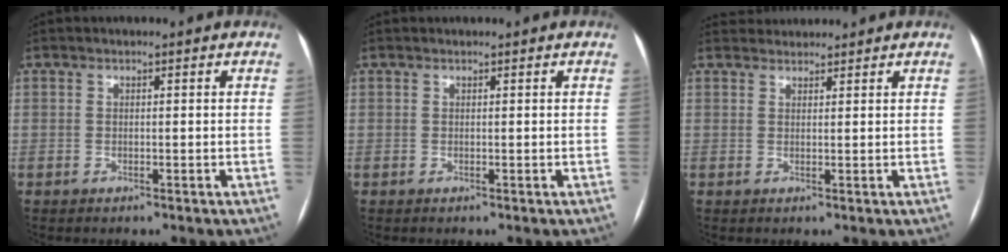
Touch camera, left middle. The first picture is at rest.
{"total": 0.5, "force": [0.5, 0.1, 0.0], "torque": [0.000, 0.014, 0.011]}
{"total": 2.8, "force": [2.7, 0.6, -0.2], "torque": [0.002, 0.027, 0.048]}